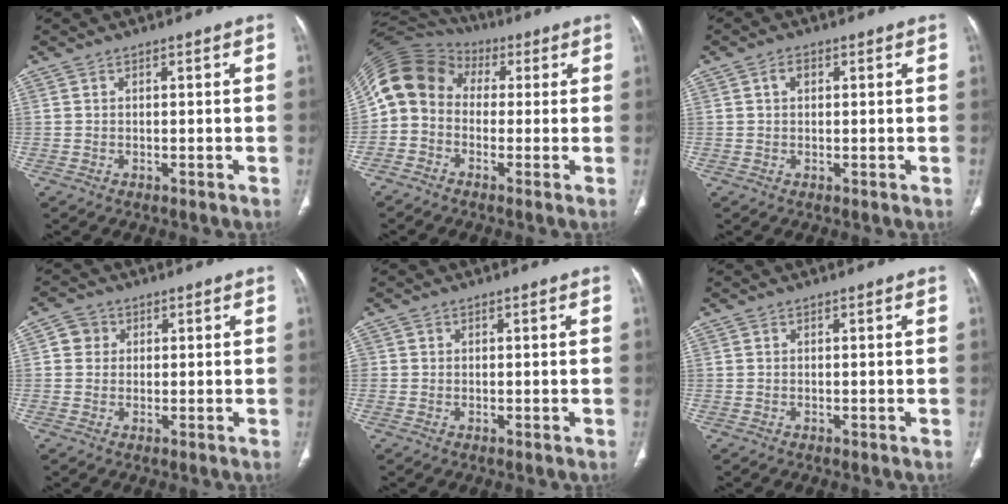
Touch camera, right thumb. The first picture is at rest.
{"total": 11.2, "force": [0.1, 9.4, 6.1], "torque": [-0.110, 0.045, -0.018]}
{"total": 1.8, "force": [0.5, 1.3, 1.2], "torque": [-0.017, 0.006, 0.008]}
{"total": 3.2, "force": [0.7, 3.0, 0.9], "torque": [0.004, 0.005, 0.011]}
{"total": 0.6, "force": [0.1, 0.6, 0.1], "torque": [0.004, 0.003, 0.001]}
{"total": 0.0}